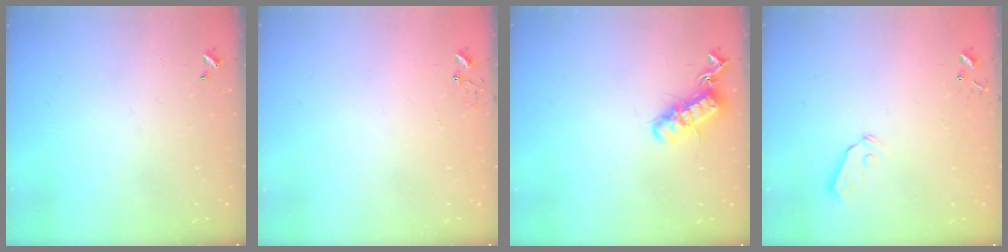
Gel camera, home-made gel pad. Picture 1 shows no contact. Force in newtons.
{"total": 6.0, "press": 6.0, "slide": 0.6}
{"total": 14.3, "press": 14.3, "slide": 1.0}
{"total": 5.8, "press": 5.8, "slide": 0.3}